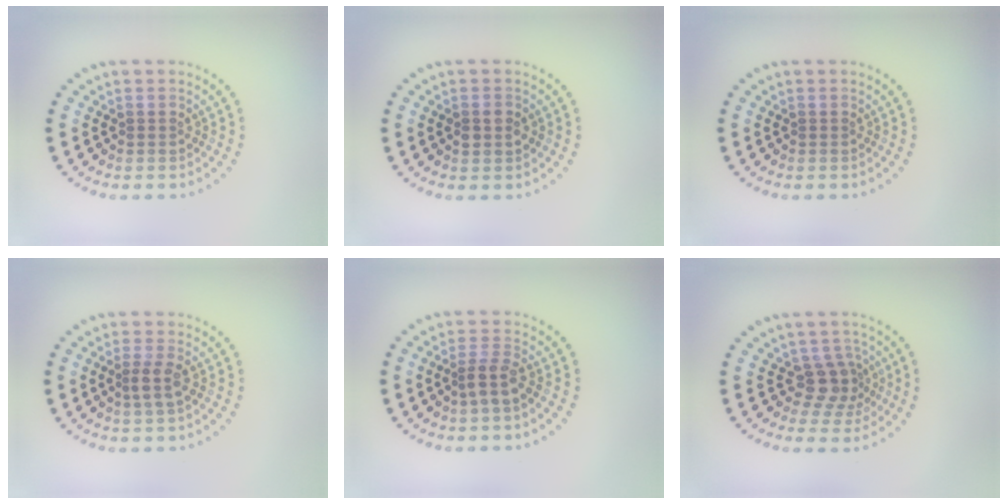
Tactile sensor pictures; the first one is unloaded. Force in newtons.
{"total": 2.0, "press": 2.0, "slide": 0.0}
{"total": 0.0}
{"total": 1.8, "press": 1.5, "slide": 1.0}
{"total": 2.2, "press": 1.7, "slide": 1.4}
{"total": 2.8, "press": 2.1, "slide": 1.8}